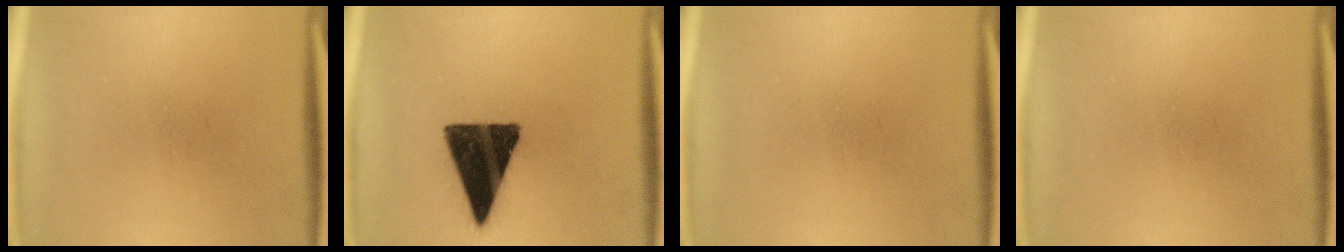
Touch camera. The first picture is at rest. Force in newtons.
{"total": 16.1}
{"total": 0.0}
{"total": 0.0}